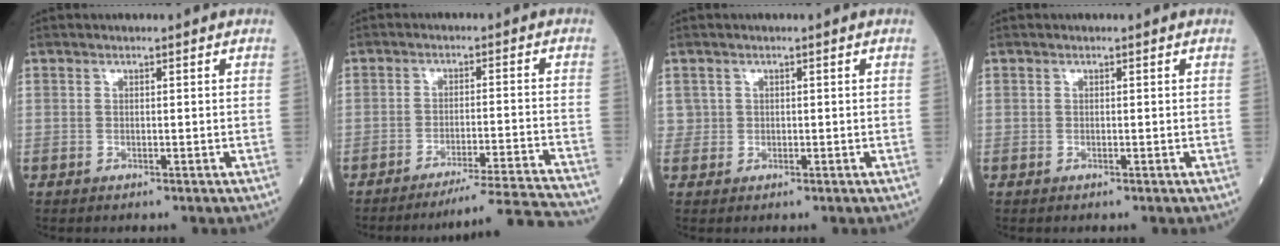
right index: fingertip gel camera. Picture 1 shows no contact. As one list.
[{"total": 14.1, "force": [-13.4, -3.1, 3.0], "torque": [-0.015, -0.016, -0.191]}, {"total": 1.2, "force": [0.3, 1.2, -0.1], "torque": [0.015, 0.003, 0.002]}, {"total": 0.0}]